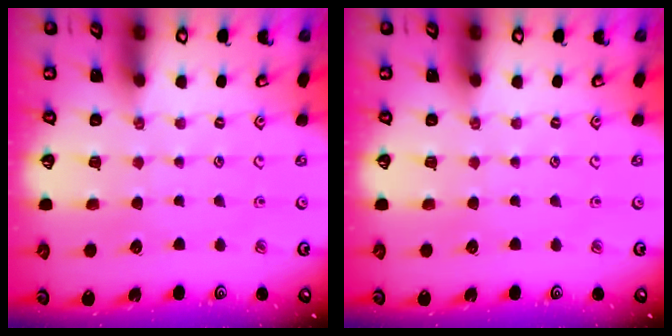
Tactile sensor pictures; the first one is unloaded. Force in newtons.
{"total": 0.0}